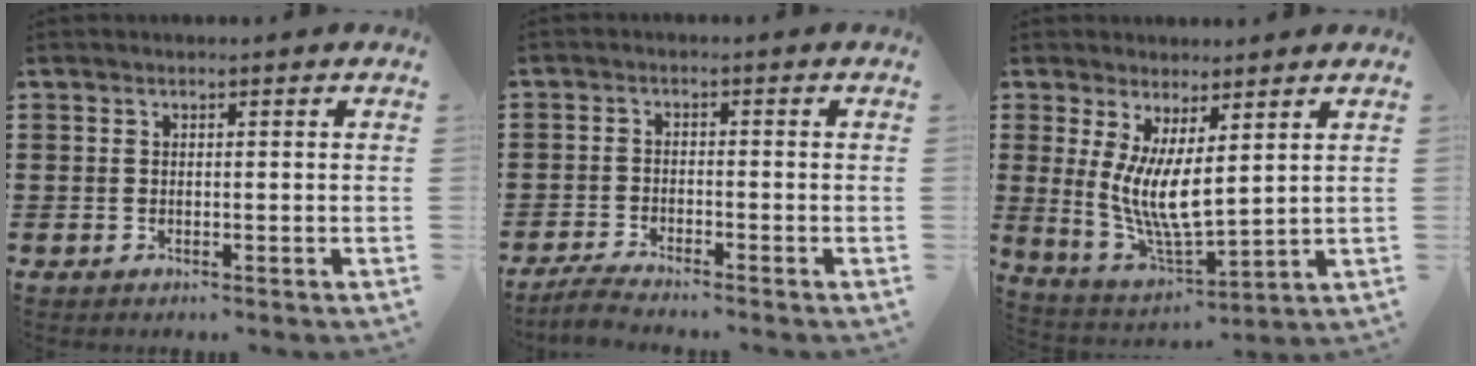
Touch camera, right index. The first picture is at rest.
{"total": 2.8, "force": [-2.7, 0.0, 0.6], "torque": [-0.018, 0.002, -0.058]}
{"total": 7.7, "force": [1.7, 2.3, 7.1], "torque": [-0.159, -0.023, 0.030]}